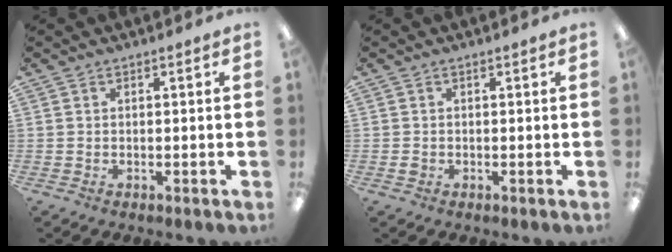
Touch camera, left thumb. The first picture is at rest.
{"total": 0.7, "force": [-0.2, 0.6, 0.2], "torque": [-0.003, 0.002, -0.004]}